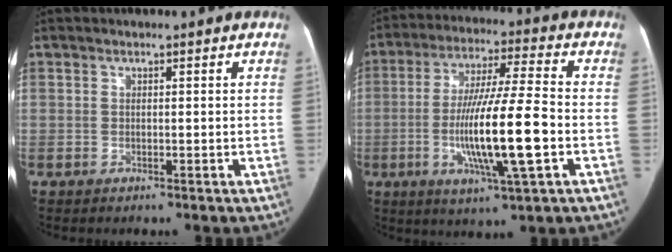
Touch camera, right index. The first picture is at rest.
{"total": 15.2, "force": [-3.3, 0.5, 14.8], "torque": [-0.276, -0.011, -0.061]}